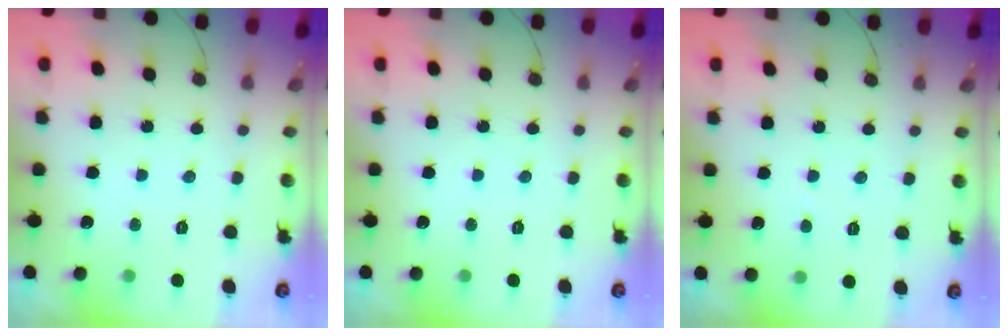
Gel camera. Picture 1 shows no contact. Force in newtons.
{"total": 0.0}
{"total": 2.7, "press": 2.7, "slide": 0.2}